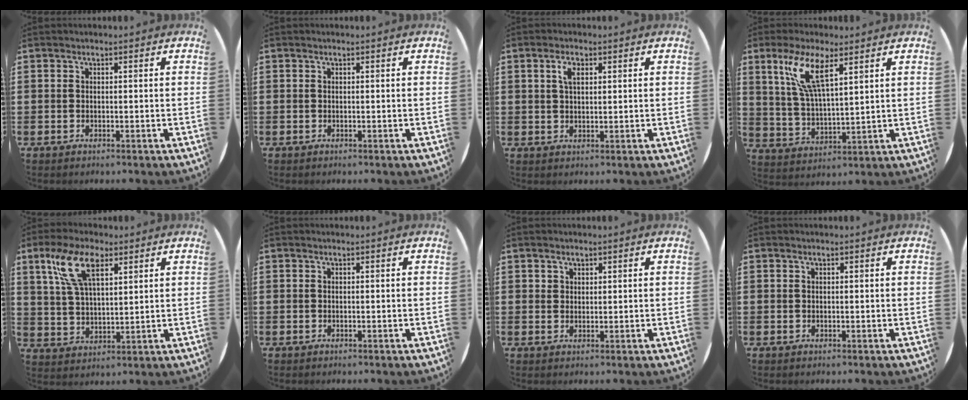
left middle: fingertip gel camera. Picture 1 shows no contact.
{"total": 0.0}
{"total": 2.7, "force": [1.2, 1.4, 2.0], "torque": [-0.036, 0.005, 0.019]}
{"total": 8.2, "force": [5.1, 1.8, 6.1], "torque": [-0.133, -0.005, 0.089]}
{"total": 8.5, "force": [4.9, 3.7, 5.8], "torque": [-0.129, 0.010, 0.089]}
{"total": 0.0}
{"total": 1.3, "force": [1.1, 0.8, 0.0], "torque": [0.007, -0.002, 0.020]}
{"total": 0.0}